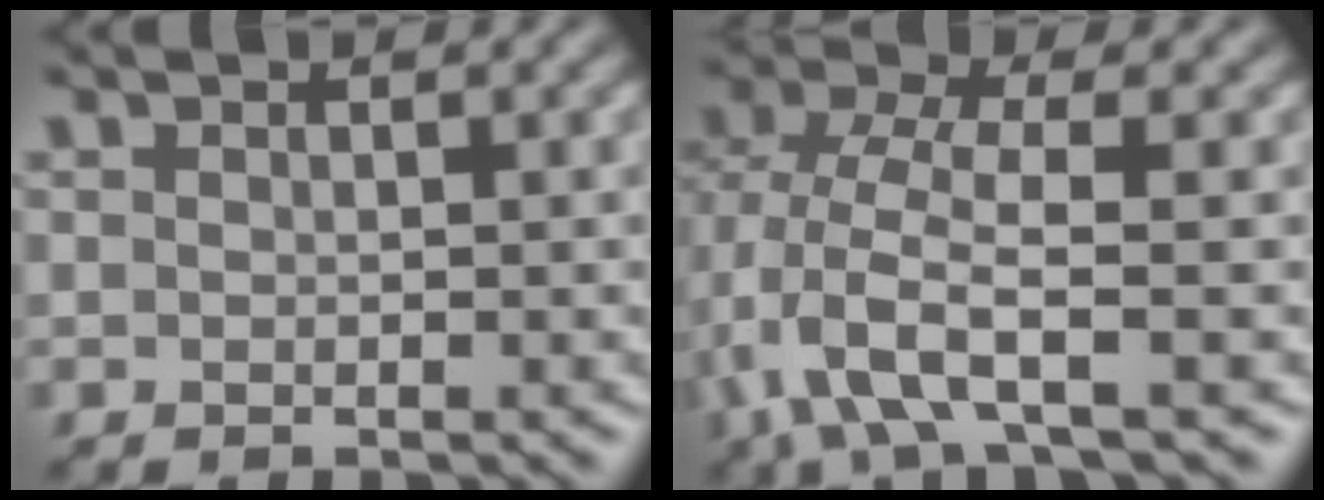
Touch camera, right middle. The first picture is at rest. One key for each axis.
{"total": 5.7, "fx": -2.0, "fy": 2.1, "fz": 4.8, "tx": -0.115, "ty": 0.001, "tz": -0.047}